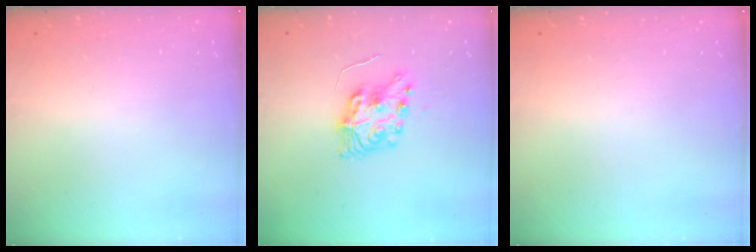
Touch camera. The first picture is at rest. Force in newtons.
{"total": 8.5, "press": 8.5, "slide": 0.3}
{"total": 0.0}